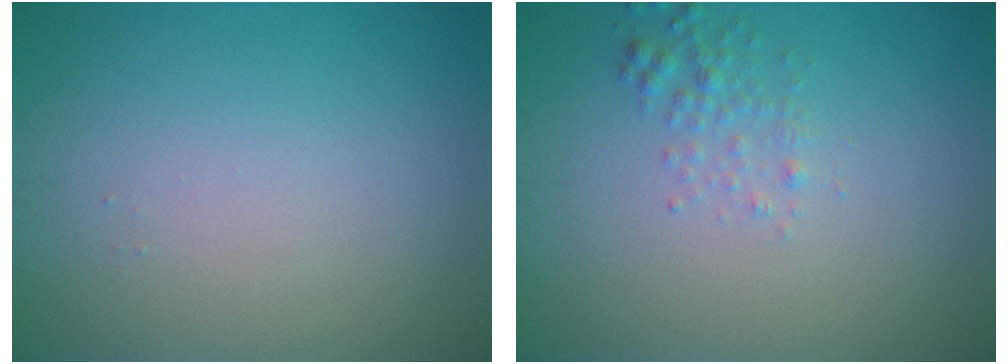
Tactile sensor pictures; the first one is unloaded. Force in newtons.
{"total": 1.6, "press": 1.5, "slide": 0.2}